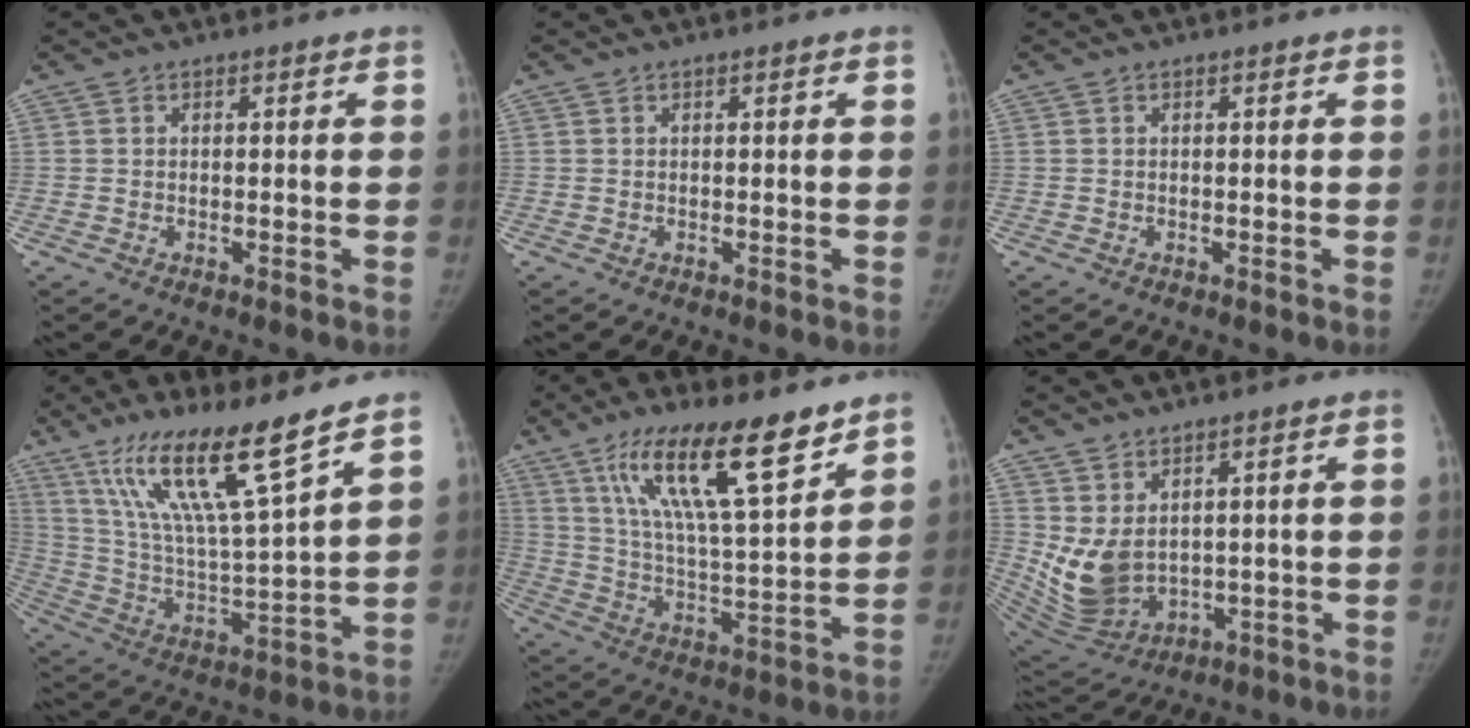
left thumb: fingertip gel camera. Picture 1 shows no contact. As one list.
[{"total": 0.0}, {"total": 0.0}, {"total": 18.8, "force": [12.6, 1.9, 13.8], "torque": [-0.236, -0.066, 0.237]}, {"total": 19.6, "force": [12.7, 4.2, 14.3], "torque": [-0.222, -0.062, 0.227]}, {"total": 9.8, "force": [2.6, 6.0, 7.3], "torque": [-0.129, -0.026, 0.076]}]